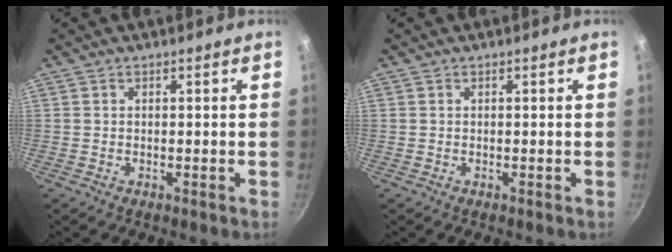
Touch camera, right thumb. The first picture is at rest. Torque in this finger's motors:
{"motor_torque": [-0.13, -0.13, 0.16, -0.15, 0.00]}